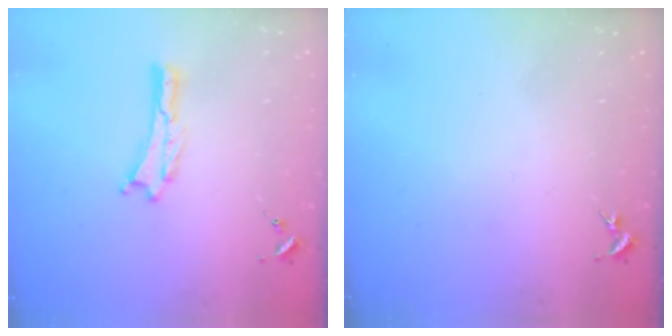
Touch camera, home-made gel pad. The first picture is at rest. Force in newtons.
{"total": 0.0}